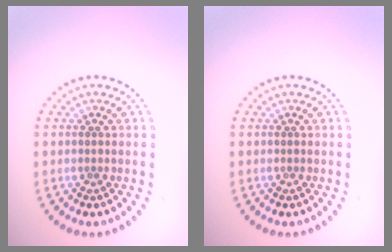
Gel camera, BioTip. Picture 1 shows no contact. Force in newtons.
{"total": 0.0}